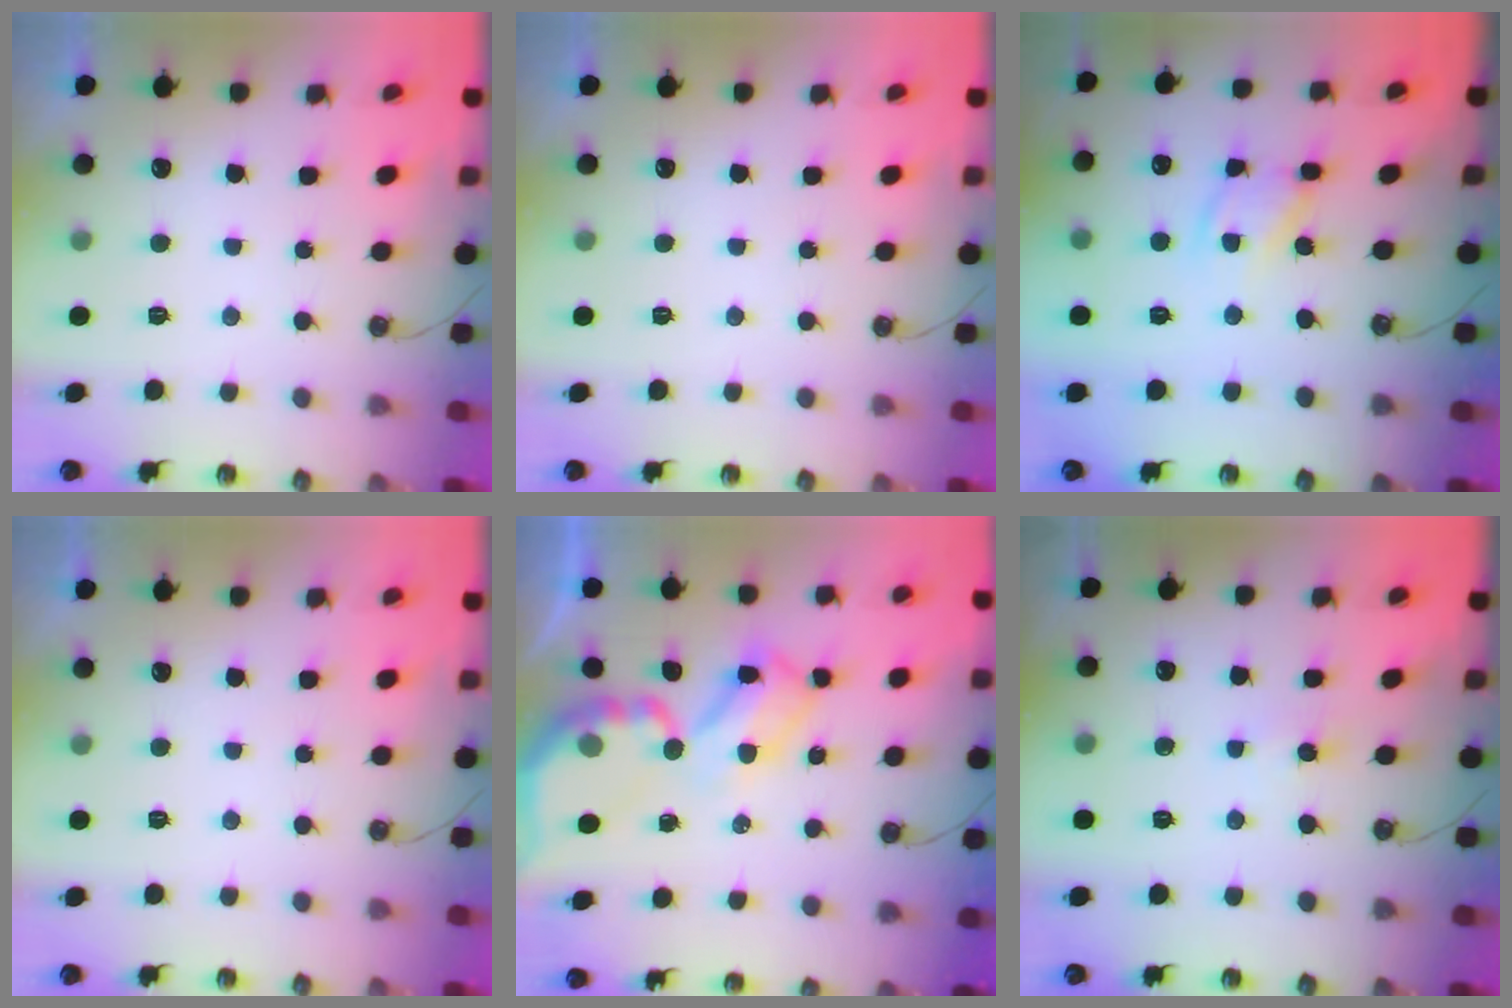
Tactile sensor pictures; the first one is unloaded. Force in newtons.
{"total": 0.0}
{"total": 10.5, "press": 10.5, "slide": 0.8}
{"total": 0.0}
{"total": 8.6, "press": 8.6, "slide": 0.6}
{"total": 4.2, "press": 4.2, "slide": 0.4}